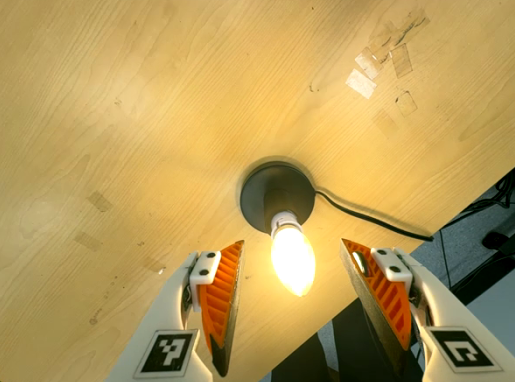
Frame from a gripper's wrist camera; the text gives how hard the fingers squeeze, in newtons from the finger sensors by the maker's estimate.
{"total": 0.0}